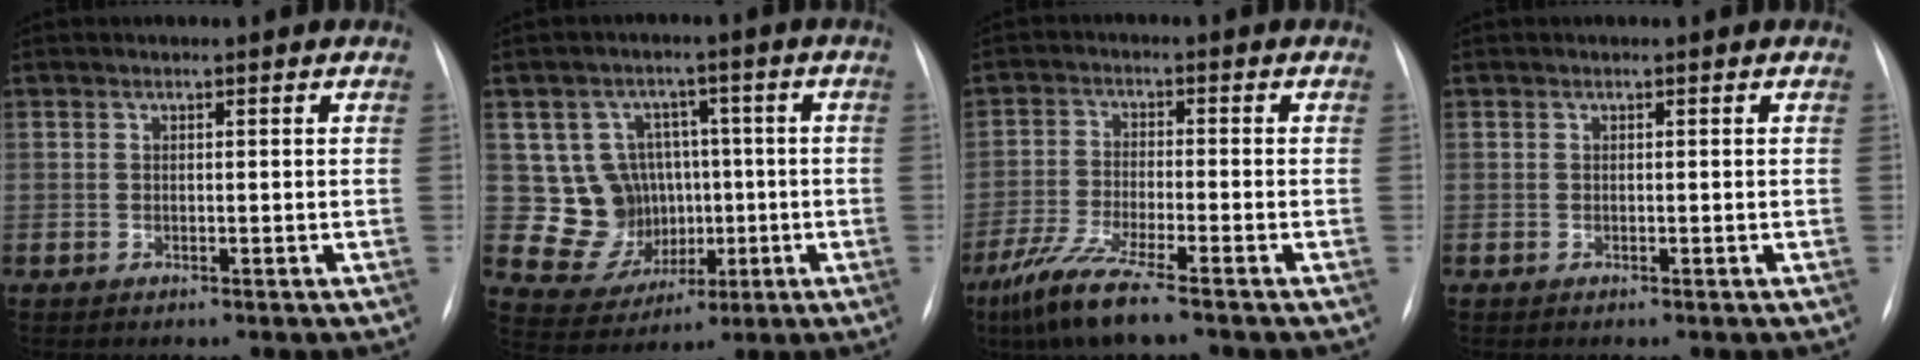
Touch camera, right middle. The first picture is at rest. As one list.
[{"total": 10.1, "force": [0.6, 9.7, 2.8], "torque": [-0.041, 0.040, 0.033]}, {"total": 7.8, "force": [-5.6, 0.3, 5.4], "torque": [-0.120, -0.026, -0.109]}, {"total": 0.0}]